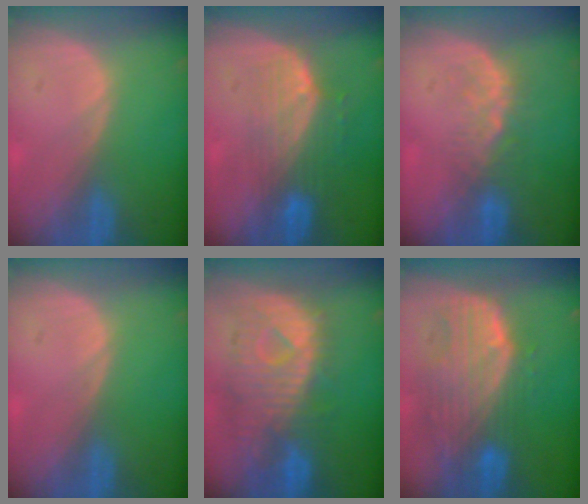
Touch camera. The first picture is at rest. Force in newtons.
{"total": 7.5, "press": 6.8, "slide": 3.3}
{"total": 4.4, "press": 4.0, "slide": 1.9}
{"total": 0.0}
{"total": 10.7, "press": 9.7, "slide": 4.7}
{"total": 10.5, "press": 9.0, "slide": 5.3}